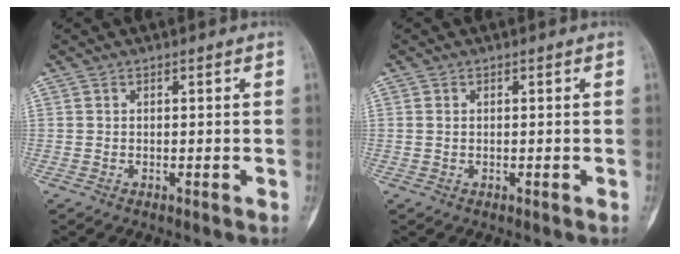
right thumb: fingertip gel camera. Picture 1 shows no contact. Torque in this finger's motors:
{"motor_torque": [-0.45, 0.21, 0.09, 0.31, -0.04]}